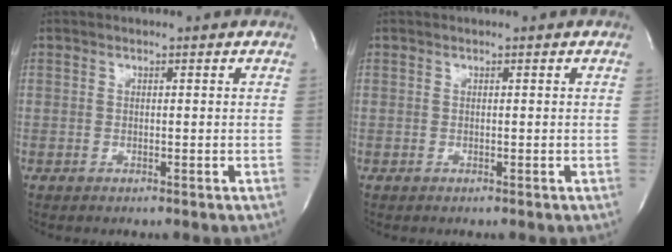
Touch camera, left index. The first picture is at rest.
{"total": 0.0}